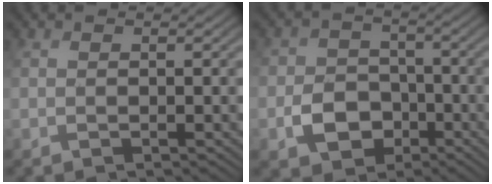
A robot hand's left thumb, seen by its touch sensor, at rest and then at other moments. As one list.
[{"total": 5.5, "force": [-2.3, 4.6, 2.1], "torque": [-0.044, -0.003, -0.047]}]